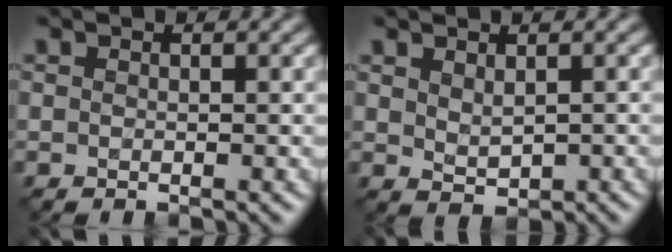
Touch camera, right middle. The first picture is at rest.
{"total": 1.5, "force": [0.7, 0.8, 1.1], "torque": [-0.022, -0.003, 0.022]}